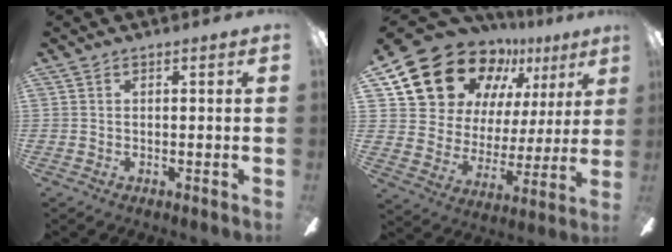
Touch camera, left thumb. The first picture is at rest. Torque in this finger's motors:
{"motor_torque": [0.71, 0.72, 1.39, -1.37, 0.10]}